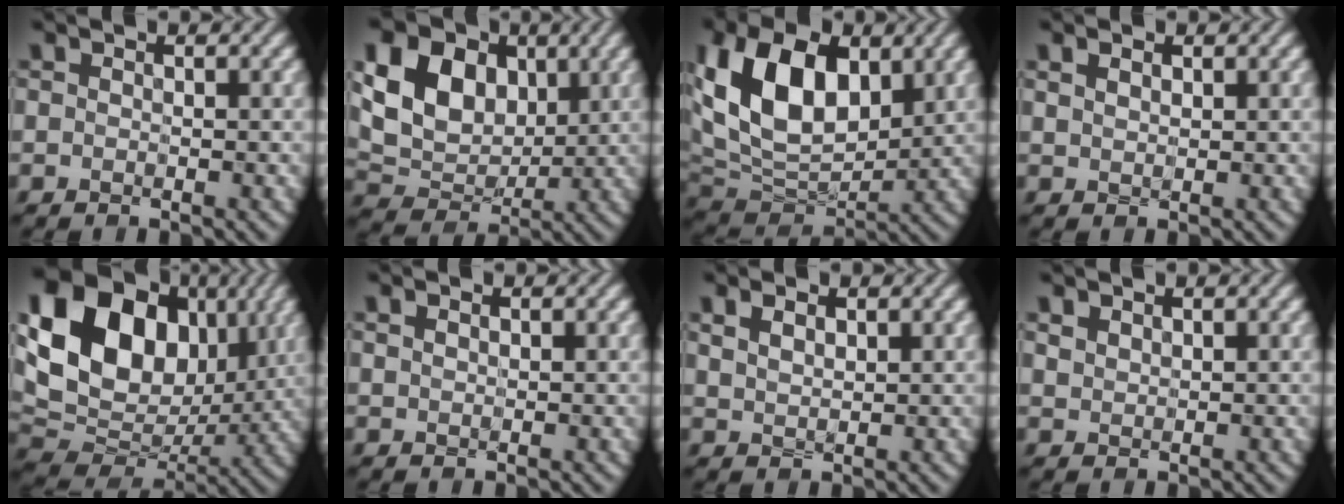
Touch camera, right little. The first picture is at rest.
{"total": 9.6, "force": [2.4, 7.0, 6.2], "torque": [-0.131, 0.011, 0.031]}
{"total": 12.3, "force": [3.0, 7.8, 9.0], "torque": [-0.195, 0.007, 0.052]}
{"total": 1.2, "force": [0.6, 0.7, 0.8], "torque": [-0.015, 0.003, 0.013]}
{"total": 17.5, "force": [4.8, 12.7, 11.0], "torque": [-0.210, 0.030, 0.086]}
{"total": 0.6, "force": [0.4, 0.4, 0.4], "torque": [-0.007, 0.003, 0.005]}
{"total": 2.0, "force": [0.9, 1.1, 1.4], "torque": [-0.030, 0.002, 0.019]}
{"total": 1.4, "force": [1.0, 0.8, 0.5], "torque": [-0.016, -0.001, 0.027]}